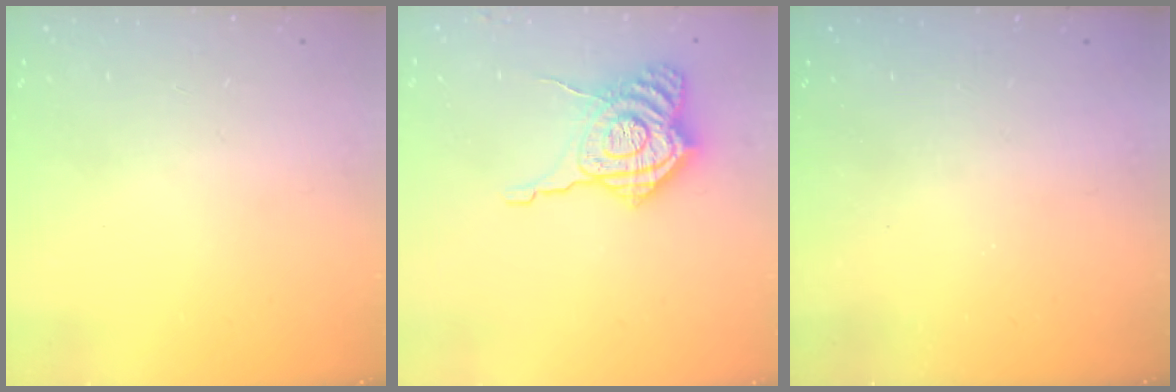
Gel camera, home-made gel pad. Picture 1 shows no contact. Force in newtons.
{"total": 12.9, "press": 12.8, "slide": 1.3}
{"total": 2.5, "press": 2.4, "slide": 0.7}